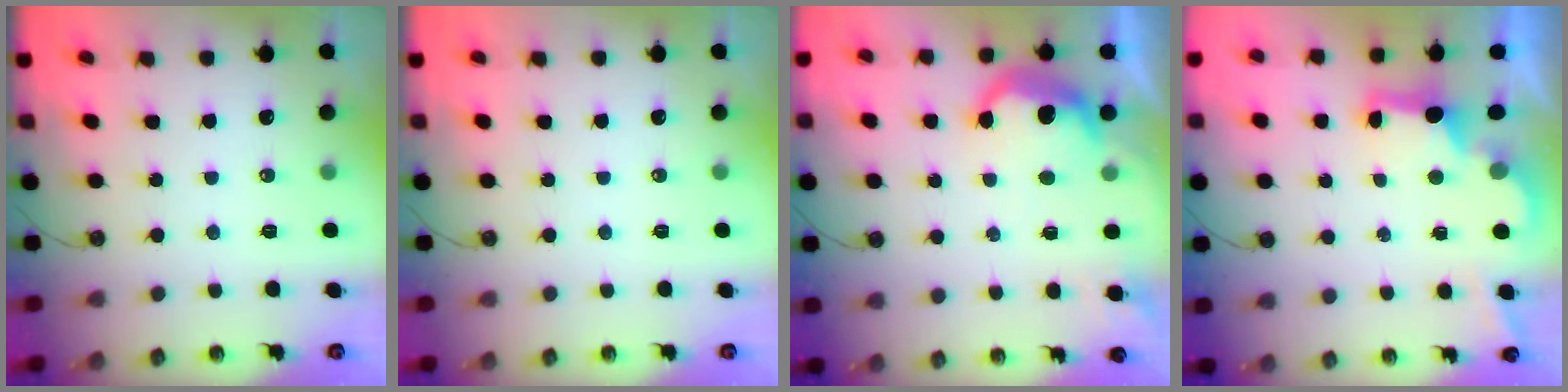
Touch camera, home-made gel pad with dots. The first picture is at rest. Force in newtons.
{"total": 0.0}
{"total": 10.1, "press": 10.1, "slide": 0.5}
{"total": 2.8, "press": 2.7, "slide": 0.9}